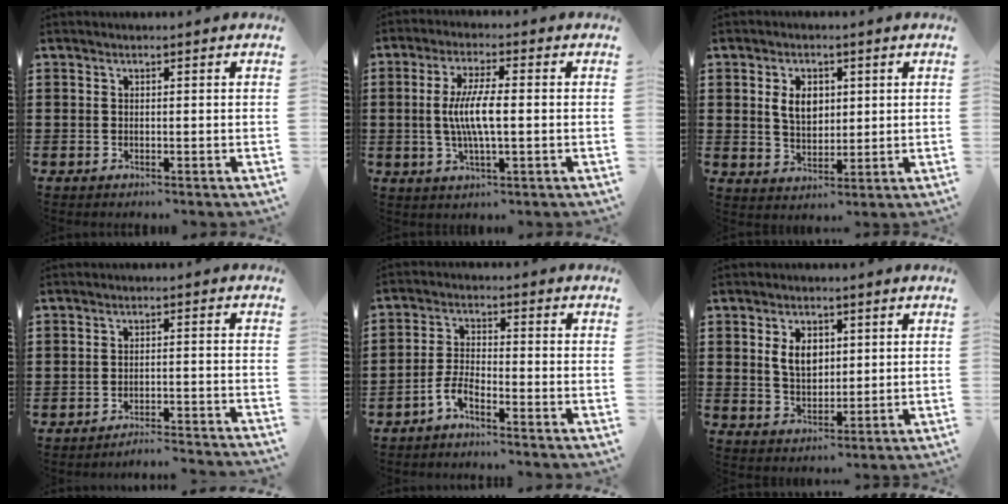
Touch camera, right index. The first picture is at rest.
{"total": 6.6, "force": [-0.4, 1.4, 6.5], "torque": [-0.136, -0.008, -0.016]}
{"total": 5.0, "force": [1.3, 3.3, 3.5], "torque": [-0.072, 0.010, 0.018]}
{"total": 3.1, "force": [-3.1, -0.3, 0.3], "torque": [-0.009, -0.002, -0.065]}
{"total": 3.7, "force": [-3.1, 0.5, 2.0], "torque": [-0.052, 0.001, -0.065]}
{"total": 5.0, "force": [1.4, 3.3, 3.5], "torque": [-0.072, 0.009, 0.022]}